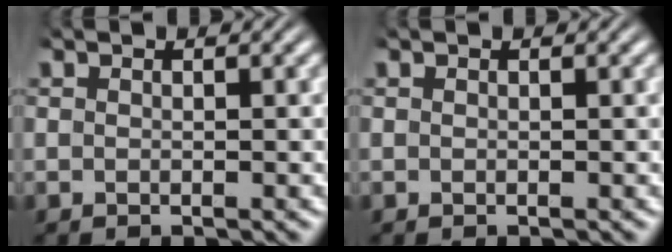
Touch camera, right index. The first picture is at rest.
{"total": 0.0}